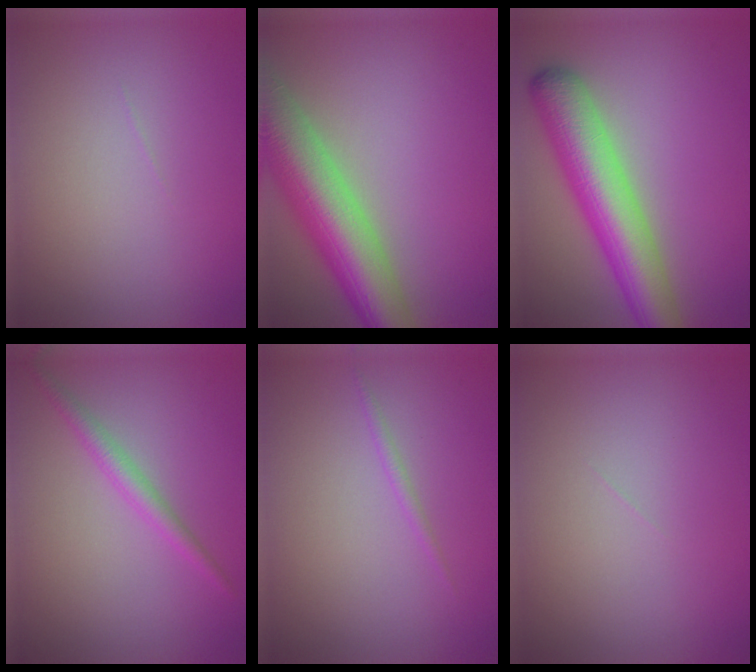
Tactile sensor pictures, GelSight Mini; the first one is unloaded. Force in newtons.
{"total": 10.6, "press": 10.5, "slide": 0.6}
{"total": 8.1, "press": 8.1, "slide": 0.3}
{"total": 2.0, "press": 2.0, "slide": 0.0}
{"total": 0.7, "press": 0.7, "slide": 0.0}
{"total": 0.0}